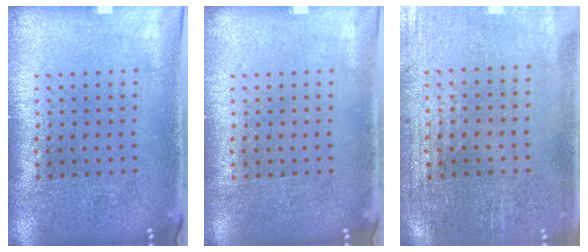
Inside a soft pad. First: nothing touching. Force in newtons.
{"total": 0.0}
{"total": 0.6, "press": 0.5, "slide": 0.4}